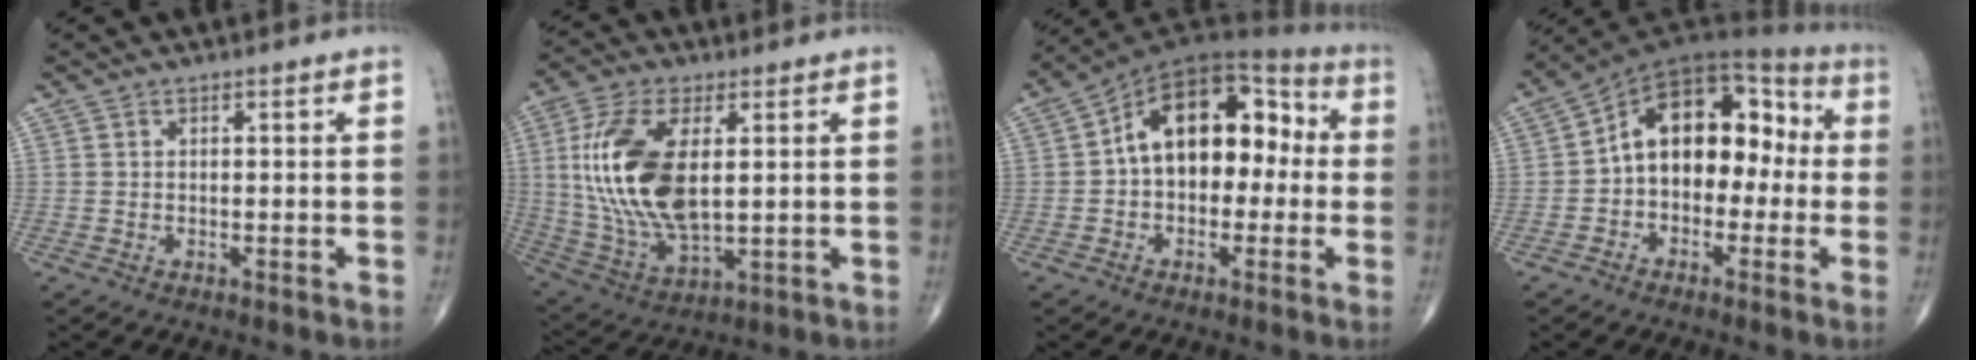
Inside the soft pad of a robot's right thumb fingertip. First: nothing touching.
{"total": 18.3, "force": [2.8, 8.9, 15.7], "torque": [-0.330, -0.013, 0.061]}
{"total": 16.5, "force": [0.6, 10.5, 12.6], "torque": [-0.150, 0.054, -0.004]}
{"total": 15.1, "force": [-0.5, 10.0, 11.2], "torque": [-0.127, 0.056, -0.025]}